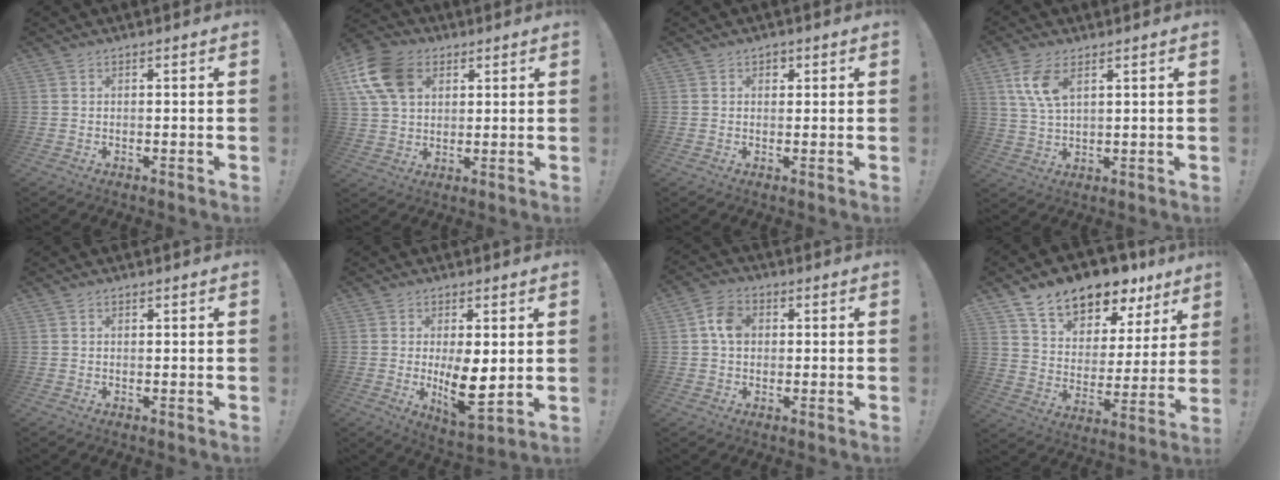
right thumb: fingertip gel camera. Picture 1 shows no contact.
{"total": 15.2, "force": [5.7, 10.8, 9.0], "torque": [-0.168, -0.015, 0.112]}
{"total": 2.0, "force": [0.9, 1.7, 0.8], "torque": [-0.006, -0.003, 0.013]}
{"total": 8.1, "force": [3.9, 3.6, 6.1], "torque": [-0.120, -0.017, 0.067]}
{"total": 0.6, "force": [0.4, 0.3, 0.2], "torque": [0.001, 0.000, 0.007]}
{"total": 10.4, "force": [0.0, 4.5, 9.4], "torque": [-0.152, -0.021, 0.002]}
{"total": 7.5, "force": [1.1, 5.7, 4.8], "torque": [-0.069, 0.012, 0.021]}
{"total": 14.0, "force": [11.2, 6.6, 5.2], "torque": [-0.084, -0.089, 0.198]}